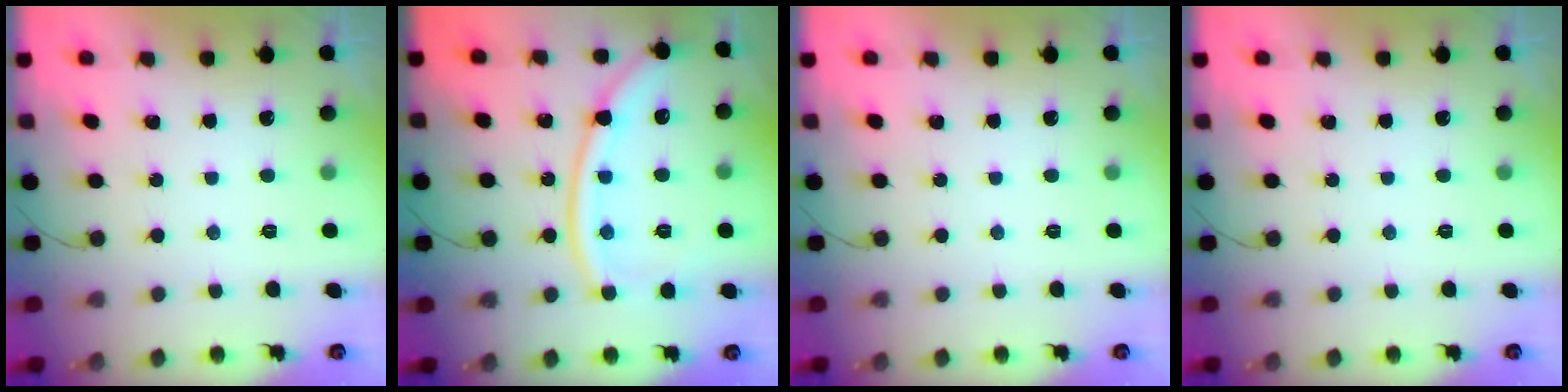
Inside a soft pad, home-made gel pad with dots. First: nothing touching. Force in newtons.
{"total": 14.4, "press": 14.3, "slide": 1.8}
{"total": 0.0}
{"total": 0.0}